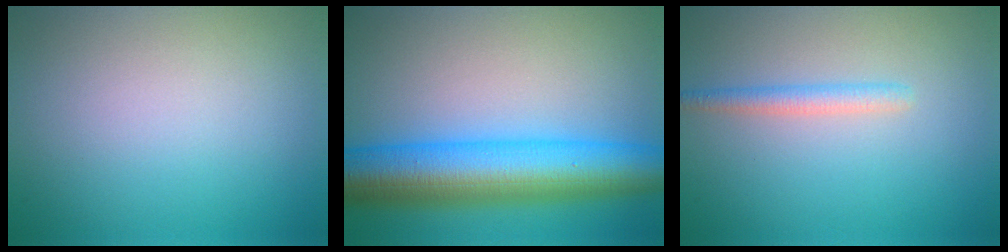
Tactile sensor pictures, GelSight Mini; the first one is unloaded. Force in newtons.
{"total": 10.3, "press": 10.3, "slide": 0.1}
{"total": 1.6, "press": 1.6, "slide": 0.1}